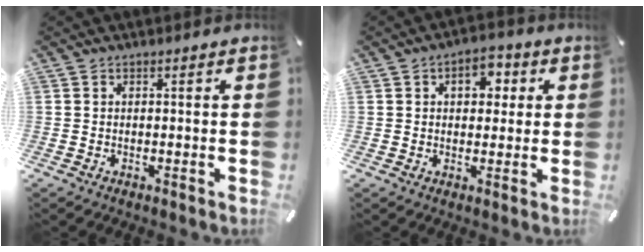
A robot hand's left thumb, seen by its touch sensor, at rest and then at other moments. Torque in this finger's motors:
{"motor_torque": [1.02, 1.17, 0.62, -0.72, 0.18]}